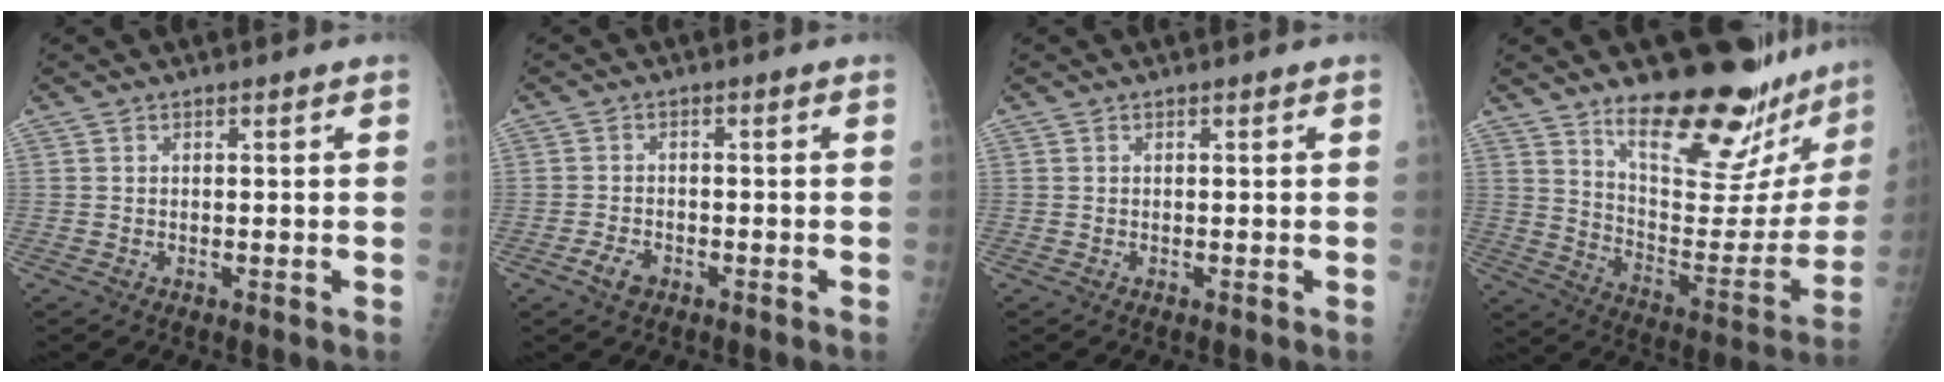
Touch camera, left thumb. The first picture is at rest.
{"total": 3.2, "force": [-1.8, 2.0, 1.7], "torque": [-0.029, 0.007, -0.033]}
{"total": 0.0}
{"total": 27.4, "force": [20.2, 9.5, 16.0], "torque": [-0.188, -0.117, 0.295]}